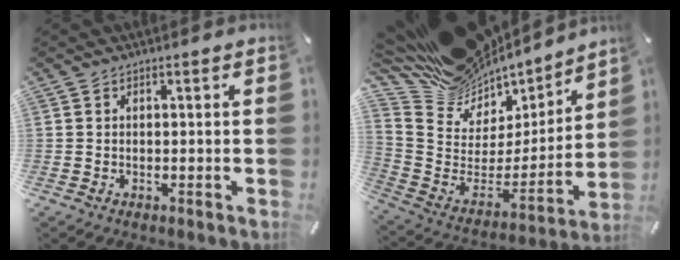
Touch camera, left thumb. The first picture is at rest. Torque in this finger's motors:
{"motor_torque": [2.23, -0.41, 0.48, -2.29, 0.06]}